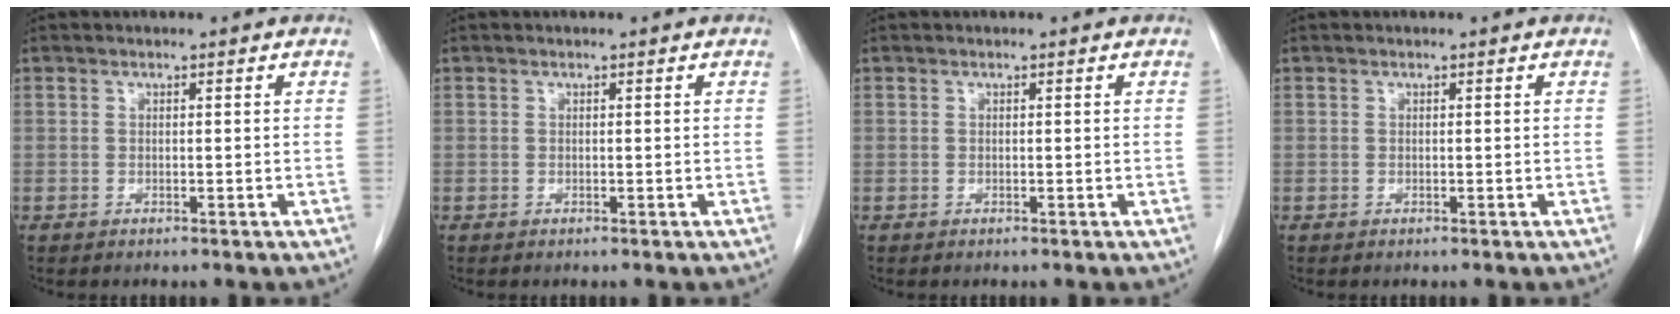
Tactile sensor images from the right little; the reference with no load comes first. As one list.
[{"total": 0.0}, {"total": 0.0}, {"total": 0.0}]